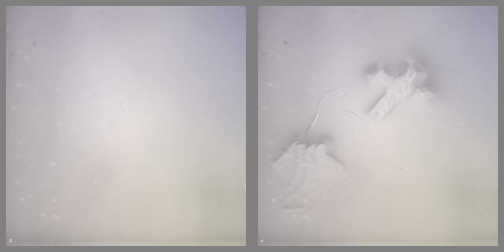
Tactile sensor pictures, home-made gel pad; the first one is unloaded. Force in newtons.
{"total": 9.0, "press": 8.9, "slide": 1.1}